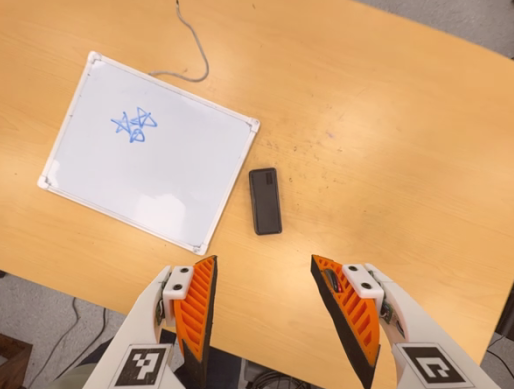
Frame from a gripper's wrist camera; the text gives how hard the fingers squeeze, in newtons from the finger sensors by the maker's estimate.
{"total": 0.0}